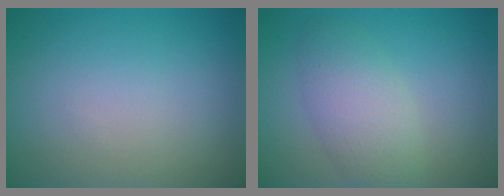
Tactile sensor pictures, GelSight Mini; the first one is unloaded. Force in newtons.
{"total": 4.0, "press": 4.0, "slide": 0.2}